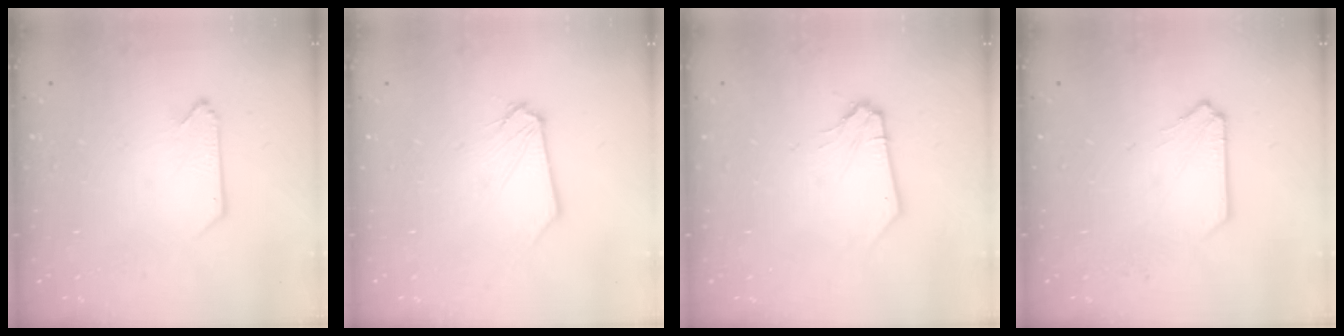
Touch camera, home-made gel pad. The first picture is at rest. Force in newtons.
{"total": 0.0}
{"total": 1.2, "press": 1.2, "slide": 0.1}
{"total": 1.4, "press": 1.4, "slide": 0.0}